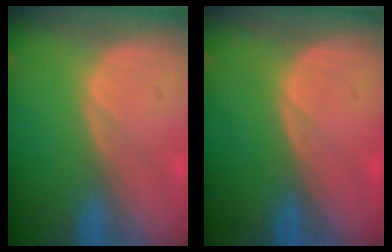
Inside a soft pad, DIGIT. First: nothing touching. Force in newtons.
{"total": 0.0}